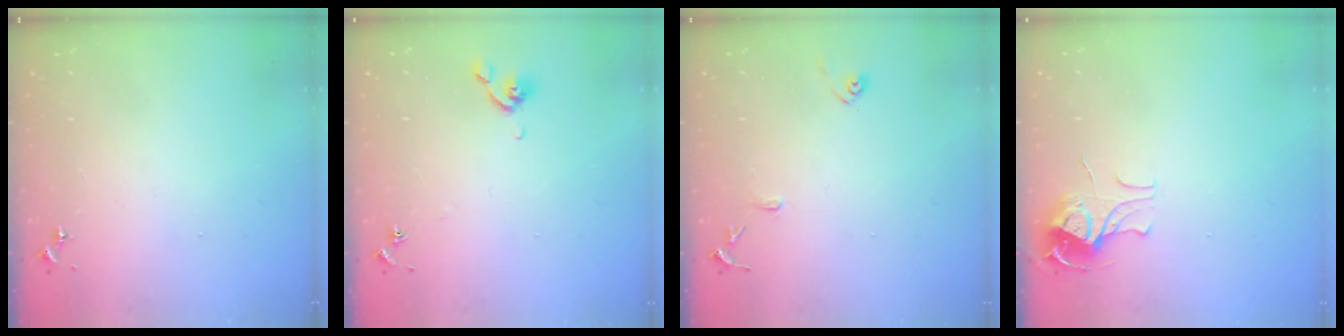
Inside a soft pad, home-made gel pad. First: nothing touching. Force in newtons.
{"total": 5.8, "press": 5.6, "slide": 1.7}
{"total": 9.0, "press": 8.9, "slide": 0.8}
{"total": 8.8, "press": 8.8, "slide": 0.7}